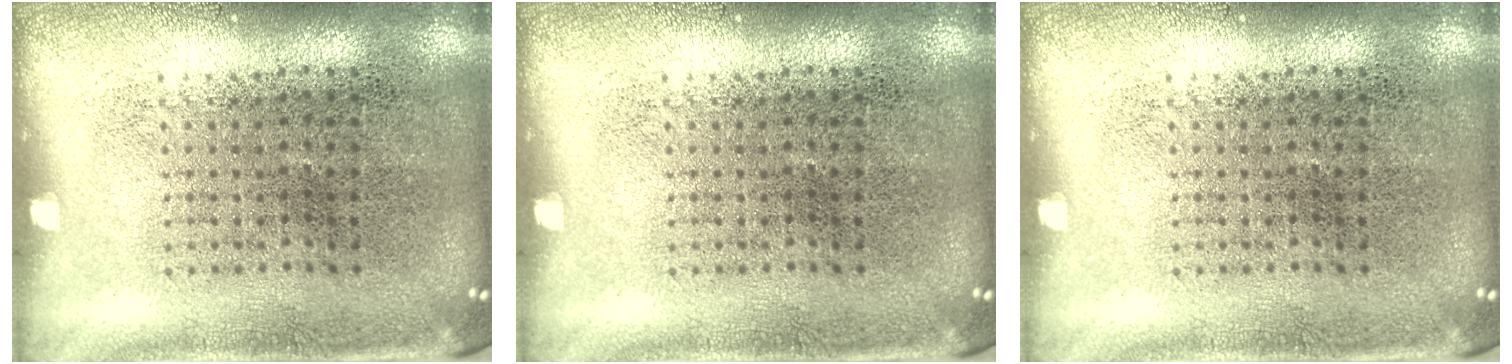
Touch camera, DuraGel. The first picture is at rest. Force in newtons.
{"total": 0.0}
{"total": 0.0}